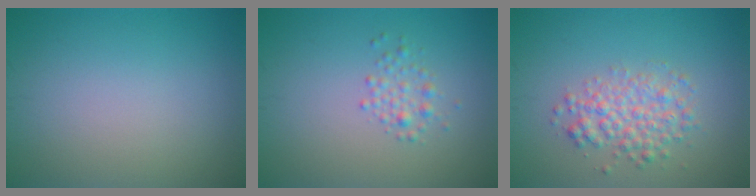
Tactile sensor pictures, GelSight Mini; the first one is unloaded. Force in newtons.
{"total": 2.2, "press": 2.2, "slide": 0.0}
{"total": 3.3, "press": 3.3, "slide": 0.1}